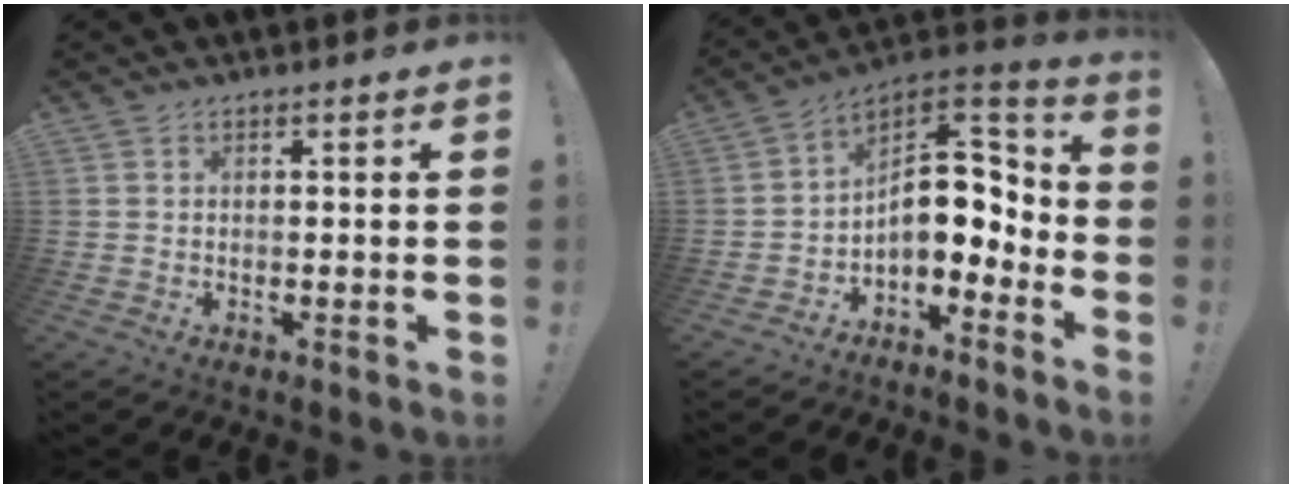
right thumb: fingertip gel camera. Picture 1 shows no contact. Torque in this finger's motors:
{"motor_torque": [2.26, 2.25, 1.36, -1.26, 0.53]}